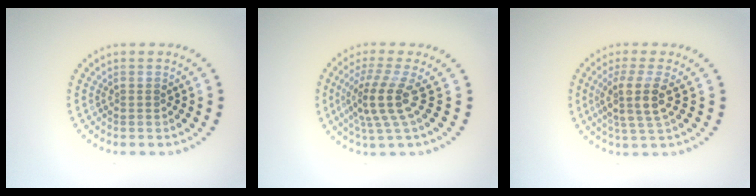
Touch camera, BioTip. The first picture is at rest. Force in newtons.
{"total": 4.0, "press": 2.9, "slide": 2.8}
{"total": 3.5, "press": 2.8, "slide": 2.1}